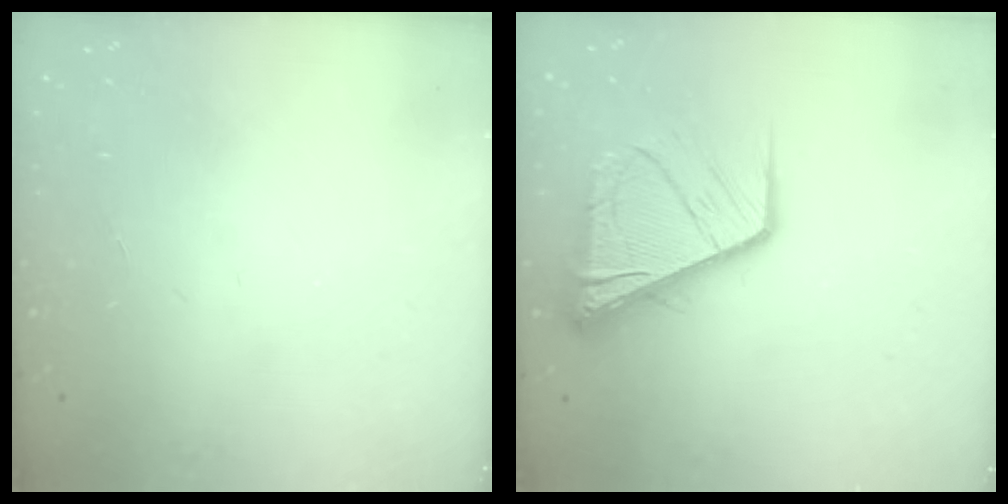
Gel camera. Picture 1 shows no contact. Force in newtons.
{"total": 16.4, "press": 16.3, "slide": 1.6}